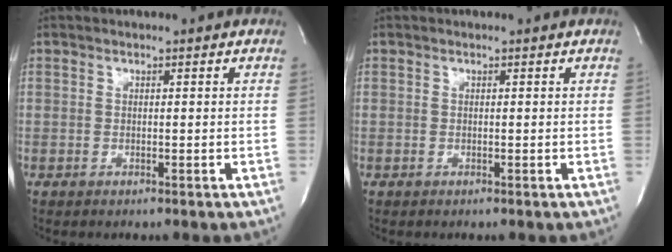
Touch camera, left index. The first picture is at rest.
{"total": 0.0}